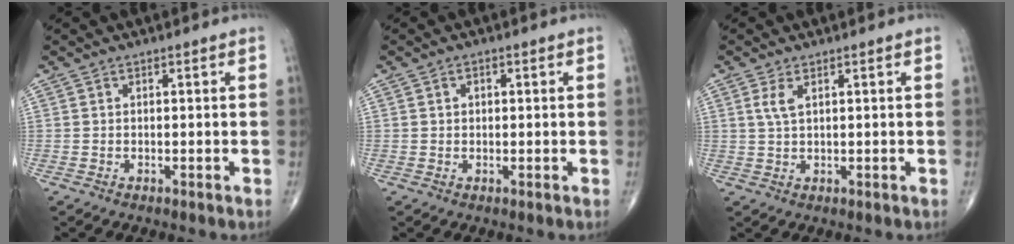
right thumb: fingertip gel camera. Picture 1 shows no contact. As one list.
[{"total": 1.3, "force": [0.3, 1.0, 0.7], "torque": [-0.009, 0.002, 0.005]}, {"total": 2.7, "force": [1.1, 1.1, 2.2], "torque": [-0.049, 0.002, 0.029]}]